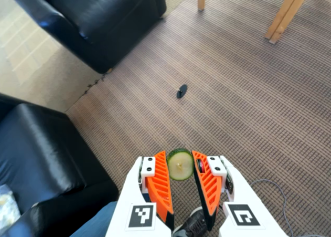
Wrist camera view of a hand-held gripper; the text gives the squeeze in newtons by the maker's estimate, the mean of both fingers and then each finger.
{"total": 9.4, "left": 9.4, "right": 9.5}